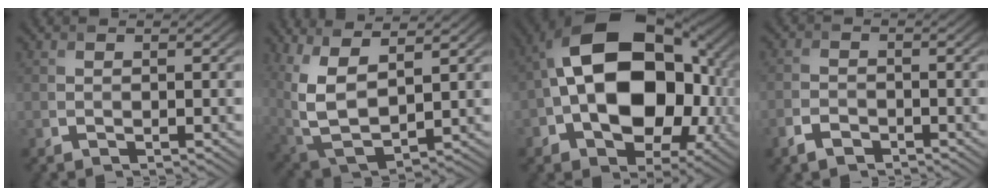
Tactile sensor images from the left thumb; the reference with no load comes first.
{"total": 11.3, "force": [4.0, 5.5, 9.0], "torque": [-0.237, -0.010, 0.089]}
{"total": 18.9, "force": [0.6, 12.7, 14.0], "torque": [-0.227, -0.015, 0.018]}
{"total": 2.8, "force": [-2.0, 1.6, 1.3], "torque": [-0.028, -0.002, -0.047]}